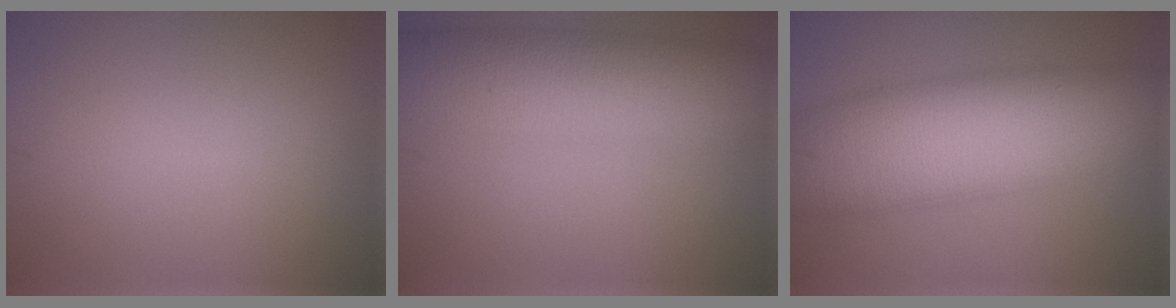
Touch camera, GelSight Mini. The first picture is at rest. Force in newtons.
{"total": 8.5, "press": 8.5, "slide": 0.1}
{"total": 12.9, "press": 12.9, "slide": 0.5}